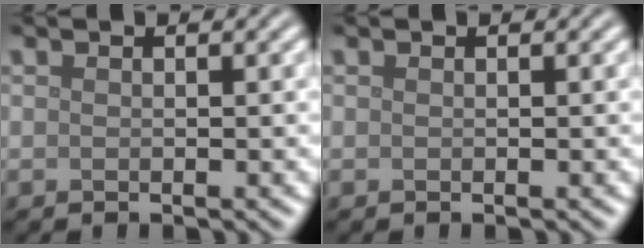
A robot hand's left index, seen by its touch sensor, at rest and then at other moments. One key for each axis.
{"total": 0.0}